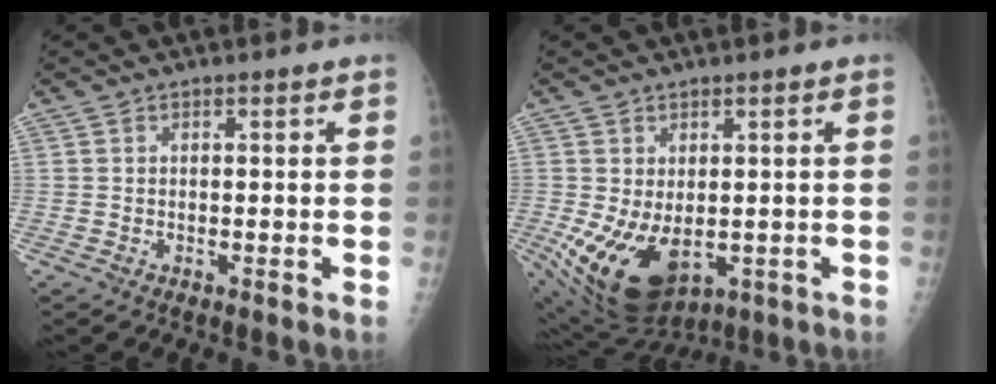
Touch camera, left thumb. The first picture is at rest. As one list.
[{"total": 13.0, "force": [-2.5, 8.0, 10.0], "torque": [-0.173, -0.012, -0.012]}]